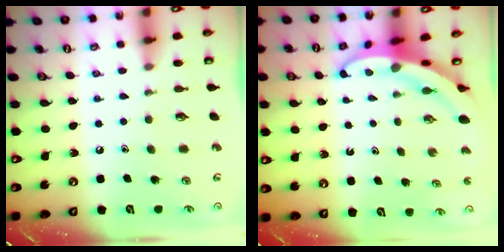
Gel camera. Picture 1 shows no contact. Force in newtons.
{"total": 4.5, "press": 4.5, "slide": 0.6}